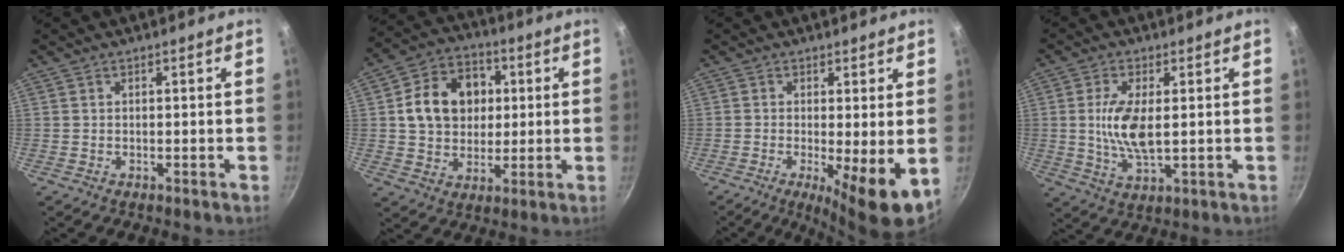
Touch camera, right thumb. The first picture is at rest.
{"total": 14.1, "force": [2.3, 11.4, 8.1], "torque": [-0.105, 0.016, 0.034]}
{"total": 7.9, "force": [-1.1, 1.4, 7.7], "torque": [-0.115, -0.013, -0.014]}
{"total": 8.8, "force": [0.8, 3.7, 8.0], "torque": [-0.158, -0.006, 0.017]}